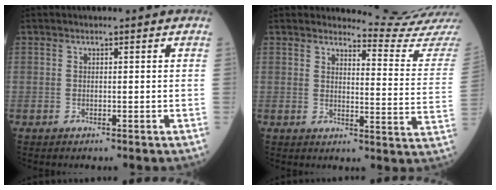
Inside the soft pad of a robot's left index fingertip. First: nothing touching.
{"total": 11.5, "force": [11.2, -2.6, 0.1], "torque": [-0.008, -0.132, 0.122]}